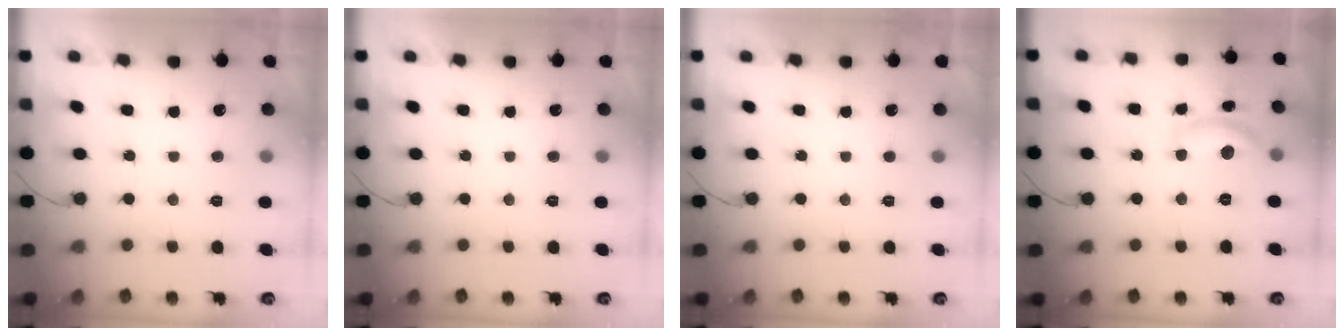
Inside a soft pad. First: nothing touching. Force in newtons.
{"total": 0.0}
{"total": 0.0}
{"total": 11.6, "press": 11.5, "slide": 0.7}